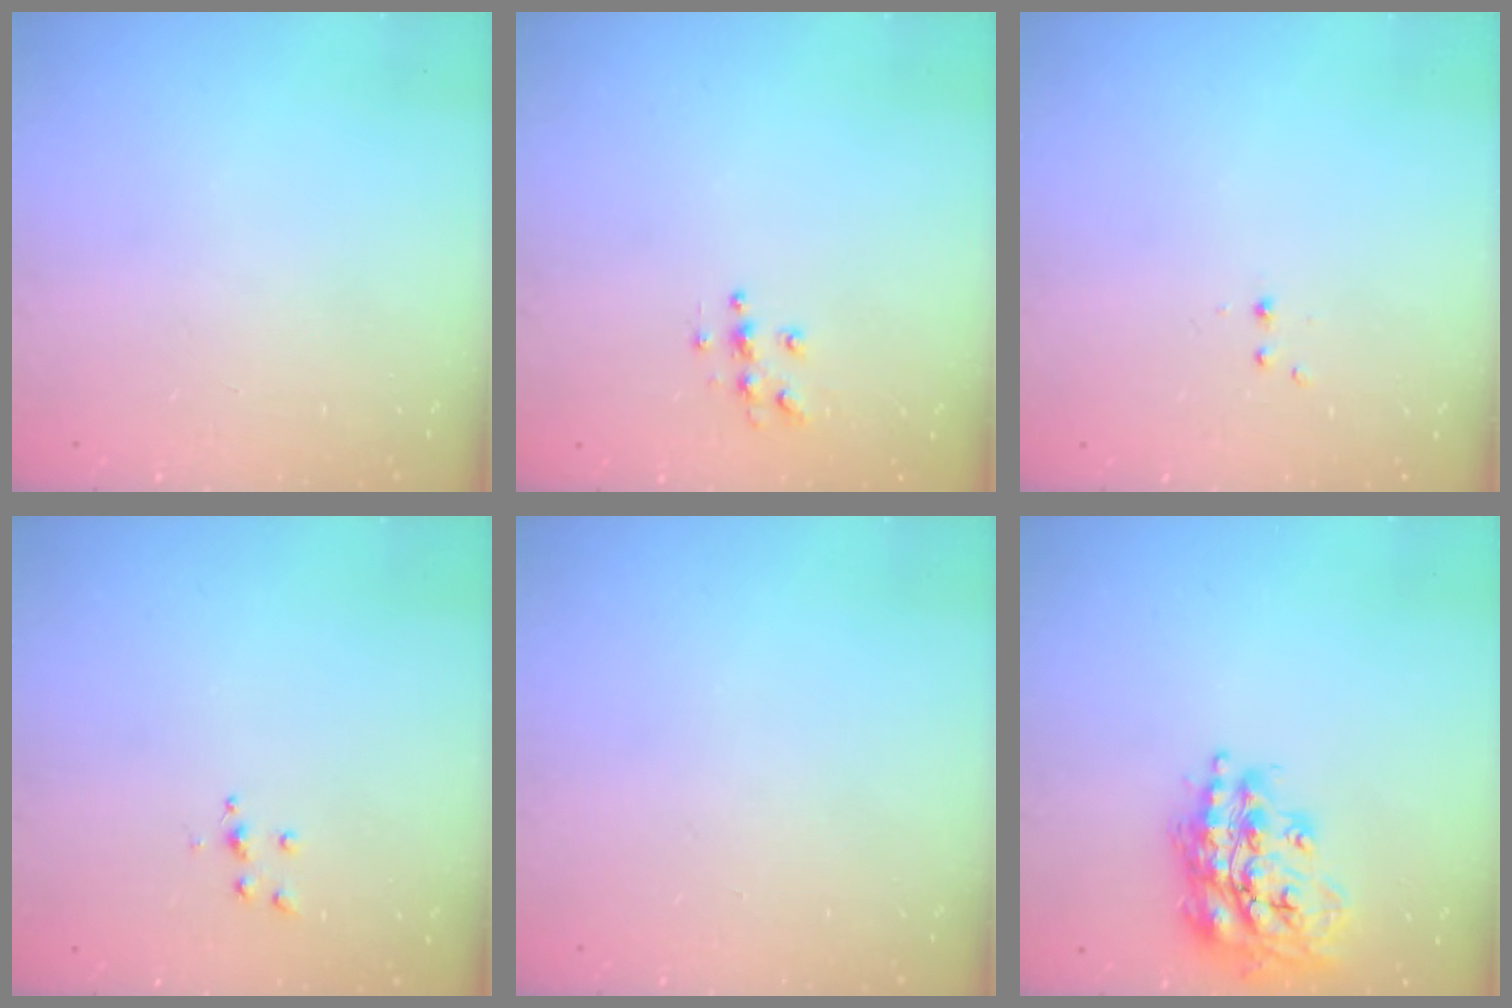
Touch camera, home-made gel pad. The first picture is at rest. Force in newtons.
{"total": 5.7, "press": 5.7, "slide": 0.5}
{"total": 2.2, "press": 1.9, "slide": 1.0}
{"total": 4.8, "press": 4.8, "slide": 0.5}
{"total": 0.0}
{"total": 17.7, "press": 17.6, "slide": 1.5}